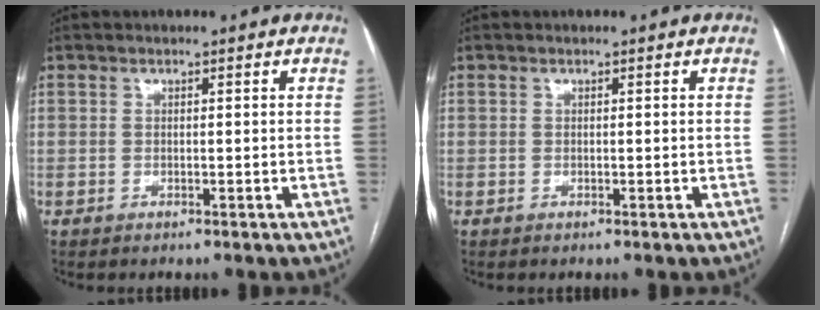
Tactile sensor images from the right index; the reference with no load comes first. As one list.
[{"total": 0.0}]